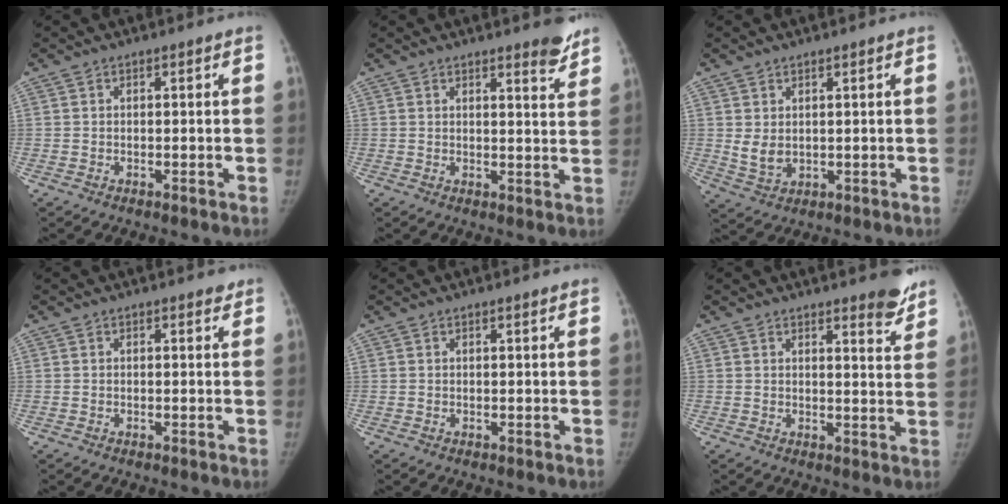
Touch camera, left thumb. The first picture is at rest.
{"total": 4.6, "force": [3.7, 0.8, 2.6], "torque": [-0.021, -0.029, 0.044]}
{"total": 3.8, "force": [1.1, 2.5, 2.7], "torque": [-0.043, -0.013, 0.032]}
{"total": 0.8, "force": [0.7, 0.4, 0.3], "torque": [-0.001, -0.004, 0.005]}
{"total": 0.8, "force": [0.7, 0.0, 0.4], "torque": [-0.008, -0.002, 0.013]}
{"total": 5.9, "force": [4.8, 1.3, 3.2], "torque": [-0.021, -0.035, 0.055]}